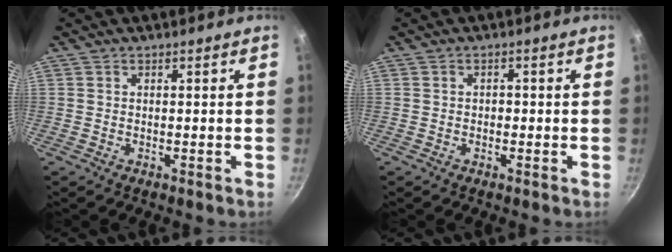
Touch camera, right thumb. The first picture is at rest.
{"total": 1.0, "force": [-0.3, 0.8, 0.5], "torque": [-0.006, 0.005, -0.005]}